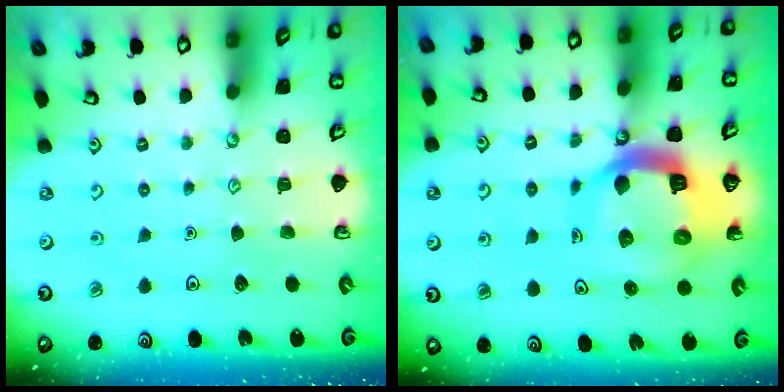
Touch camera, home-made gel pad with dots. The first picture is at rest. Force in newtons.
{"total": 15.5, "press": 15.4, "slide": 1.9}